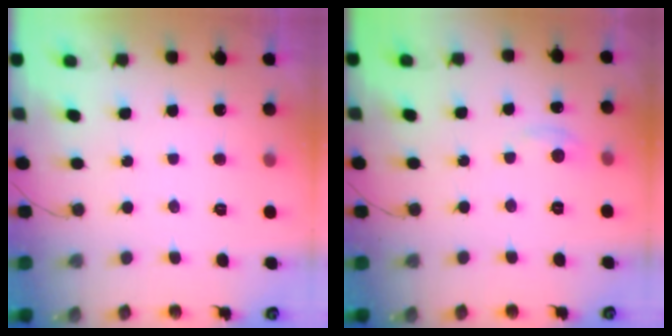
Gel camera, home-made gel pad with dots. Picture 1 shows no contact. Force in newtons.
{"total": 2.8, "press": 2.8, "slide": 0.4}